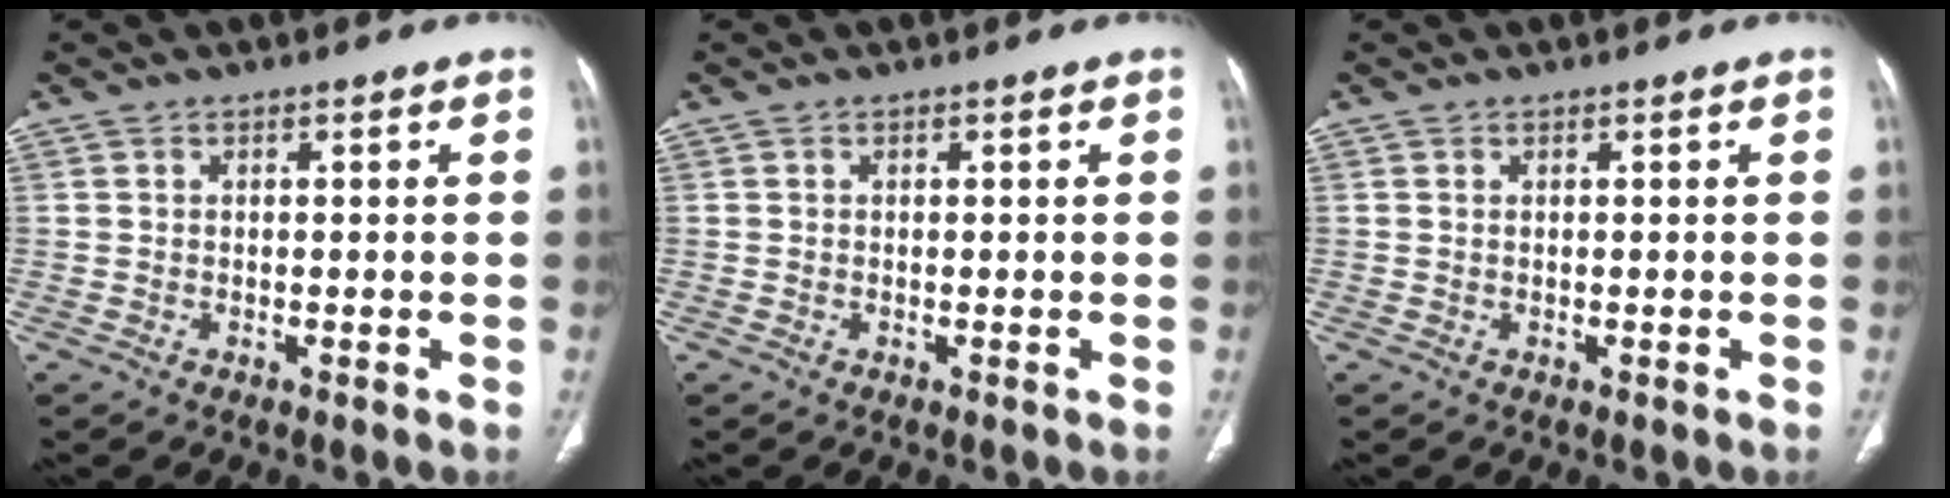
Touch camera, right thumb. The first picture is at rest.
{"total": 0.0}
{"total": 0.0}